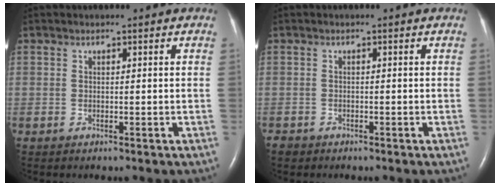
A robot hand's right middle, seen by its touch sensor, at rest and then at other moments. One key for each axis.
{"total": 1.3, "fx": -1.0, "fy": 0.8, "fz": 0.2, "tx": -0.007, "ty": 0.001, "tz": -0.018}